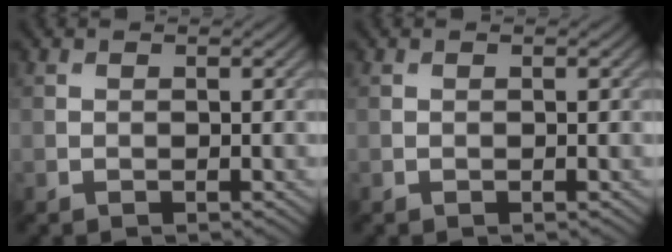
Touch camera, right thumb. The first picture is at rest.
{"total": 0.0}